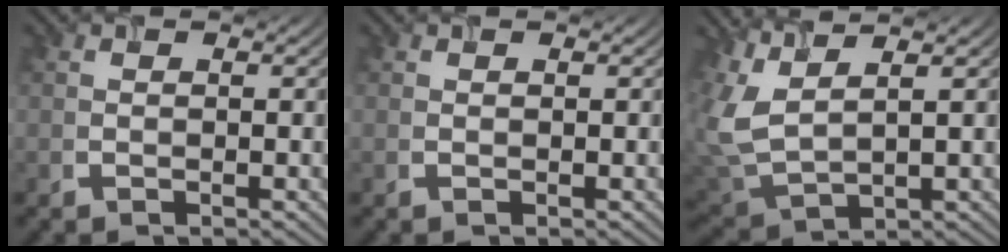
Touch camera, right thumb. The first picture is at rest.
{"total": 0.0}
{"total": 7.0, "force": [3.5, 2.6, 5.4], "torque": [-0.155, 0.001, 0.075]}